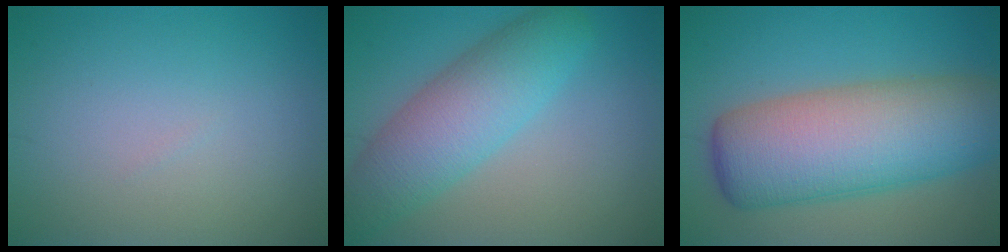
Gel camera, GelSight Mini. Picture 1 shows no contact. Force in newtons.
{"total": 6.7, "press": 6.7, "slide": 0.2}
{"total": 11.5, "press": 11.5, "slide": 0.5}